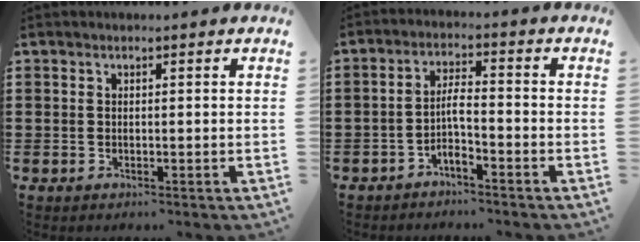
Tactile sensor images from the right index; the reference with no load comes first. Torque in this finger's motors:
{"motor_torque": [0.63, -0.24, 0.23, 0.03]}